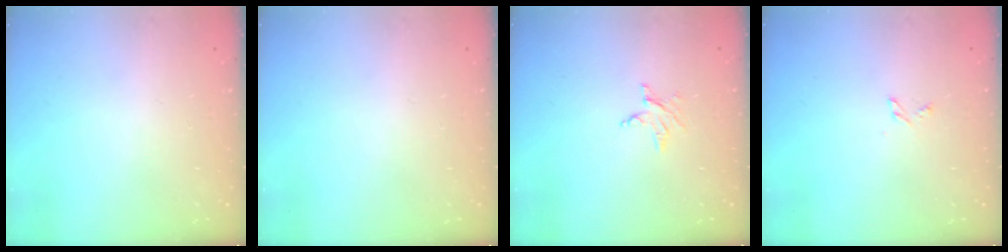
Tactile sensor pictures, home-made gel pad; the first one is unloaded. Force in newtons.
{"total": 0.0}
{"total": 2.4, "press": 2.4, "slide": 0.3}
{"total": 2.4, "press": 2.4, "slide": 0.2}